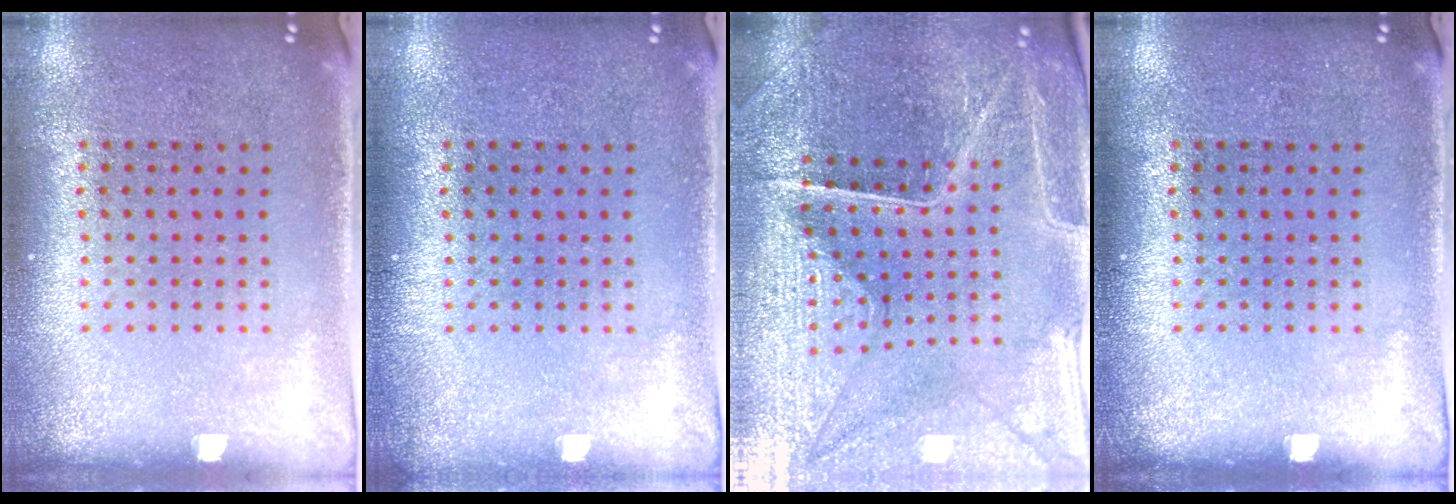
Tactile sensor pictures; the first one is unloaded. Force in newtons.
{"total": 0.5, "press": 0.5, "slide": 0.1}
{"total": 4.4, "press": 4.3, "slide": 0.8}
{"total": 0.0}